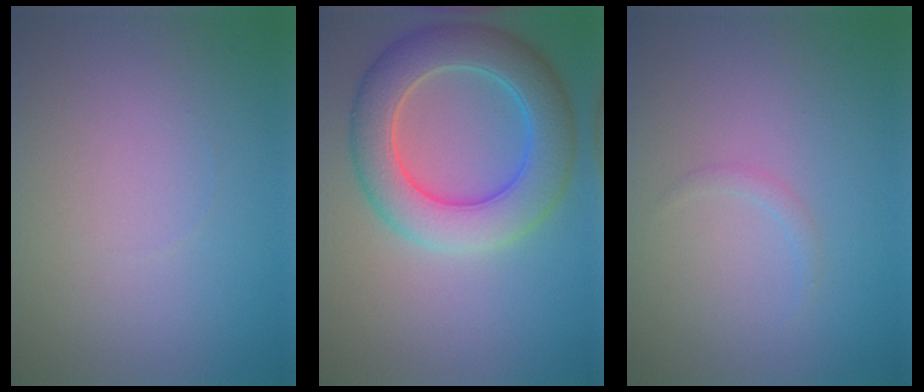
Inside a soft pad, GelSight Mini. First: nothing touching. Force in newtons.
{"total": 7.5, "press": 7.5, "slide": 0.2}
{"total": 0.7, "press": 0.7, "slide": 0.1}